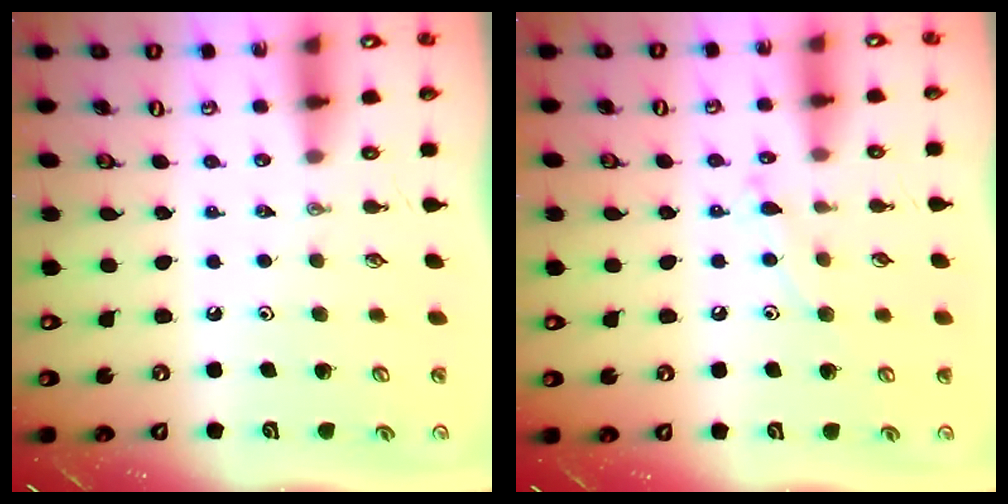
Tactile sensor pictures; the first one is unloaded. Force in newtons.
{"total": 7.5, "press": 7.4, "slide": 0.6}